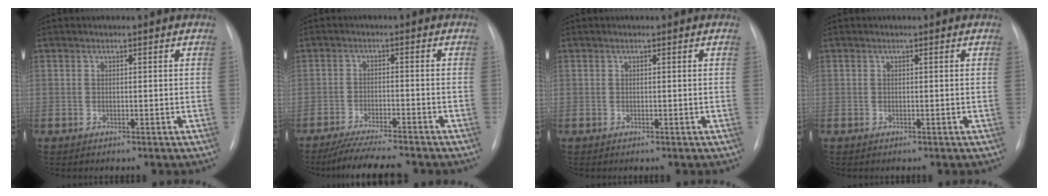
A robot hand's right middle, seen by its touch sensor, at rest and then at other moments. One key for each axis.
{"total": 9.1, "fx": -8.0, "fy": 0.3, "fz": 4.3, "tx": -0.067, "ty": -0.023, "tz": -0.128}
{"total": 0.0}
{"total": 0.0}